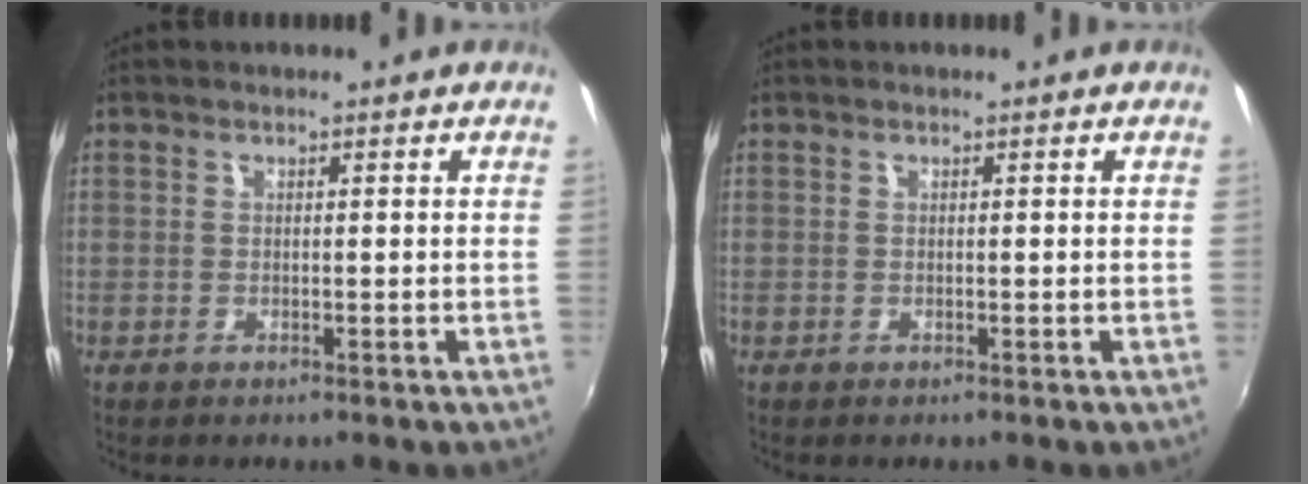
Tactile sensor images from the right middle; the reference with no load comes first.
{"total": 0.0}